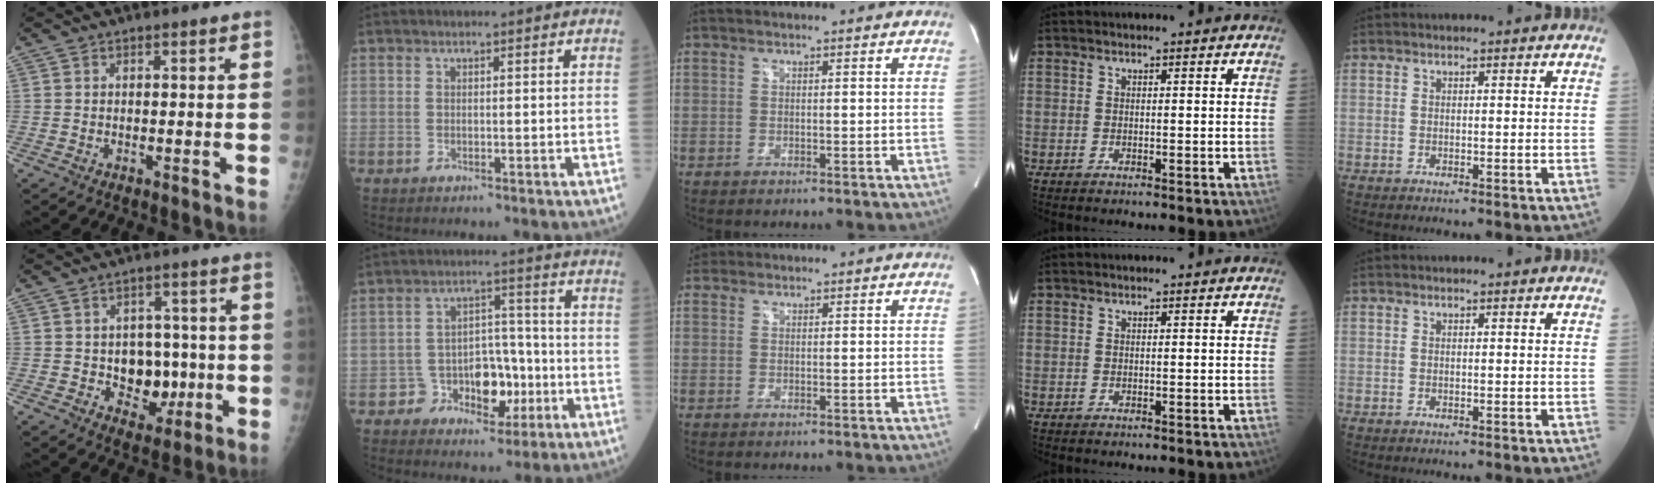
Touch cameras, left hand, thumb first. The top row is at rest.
{"thumb": {"total": 8.8, "force": [-1.2, 6.9, 5.3], "torque": [-0.025, 0.011, -0.007]}, "index": {"total": 8.1, "force": [-3.0, 5.8, 4.9], "torque": [-0.069, 0.024, -0.041]}, "middle": {"total": 1.6, "force": [1.1, 1.2, -0.1], "torque": [0.006, 0.015, 0.016]}}